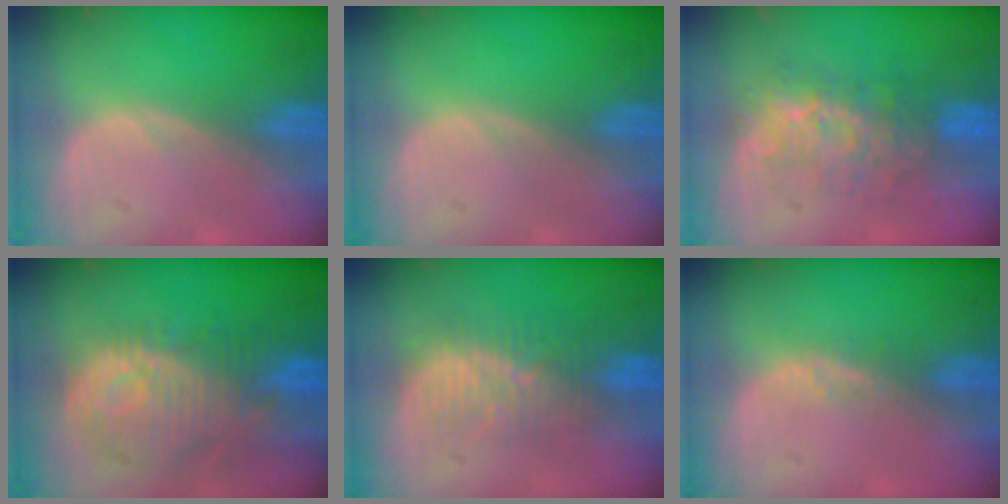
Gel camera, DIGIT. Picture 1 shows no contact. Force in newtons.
{"total": 0.0}
{"total": 7.9, "press": 7.6, "slide": 2.2}
{"total": 11.9, "press": 10.8, "slide": 4.9}
{"total": 8.3, "press": 7.8, "slide": 2.8}
{"total": 1.9, "press": 1.4, "slide": 1.3}